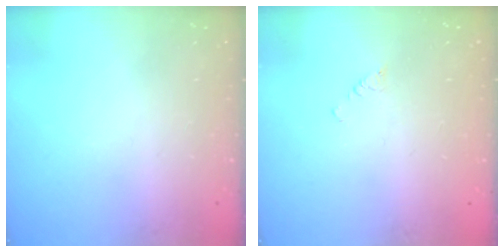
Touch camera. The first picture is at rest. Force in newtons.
{"total": 2.4, "press": 2.4, "slide": 0.4}